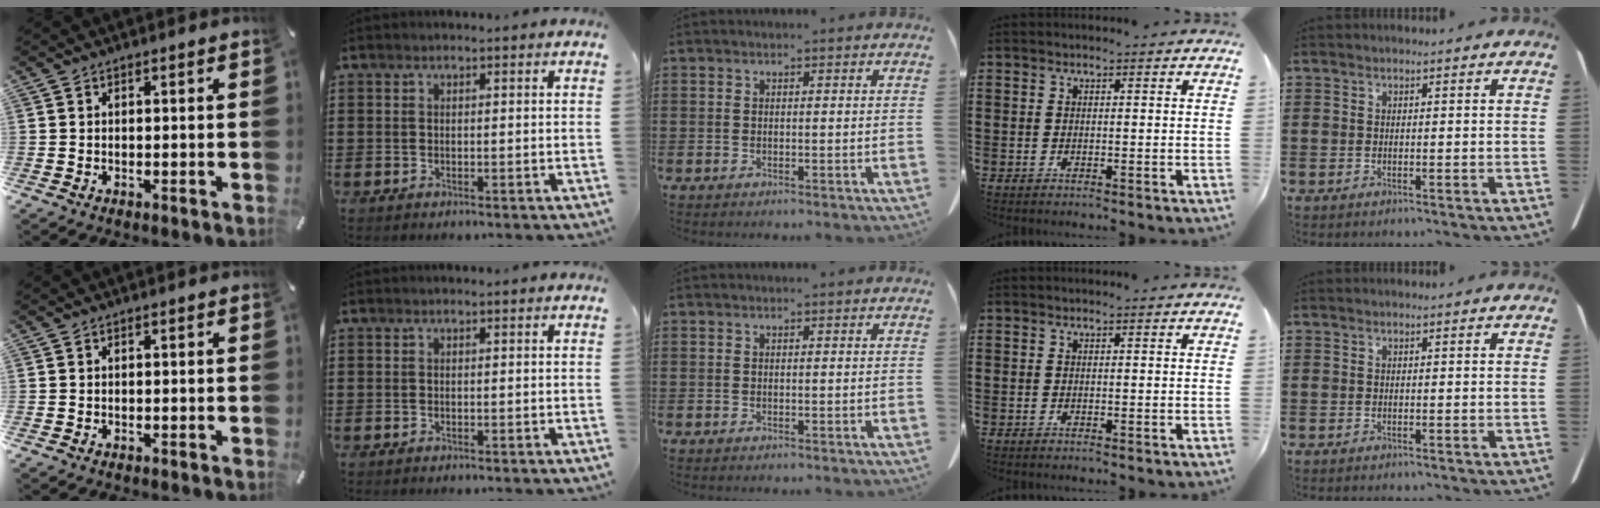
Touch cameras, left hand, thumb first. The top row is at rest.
{}